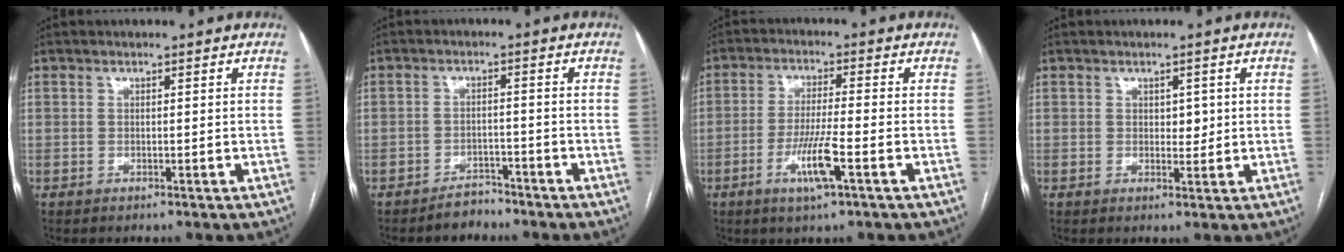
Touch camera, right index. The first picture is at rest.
{"total": 2.9, "force": [-2.6, 1.2, 0.2], "torque": [-0.002, 0.003, -0.041]}
{"total": 6.9, "force": [-2.9, 0.1, 6.2], "torque": [-0.120, -0.012, -0.054]}
{"total": 2.1, "force": [0.5, 1.4, 1.5], "torque": [-0.014, -0.002, 0.007]}